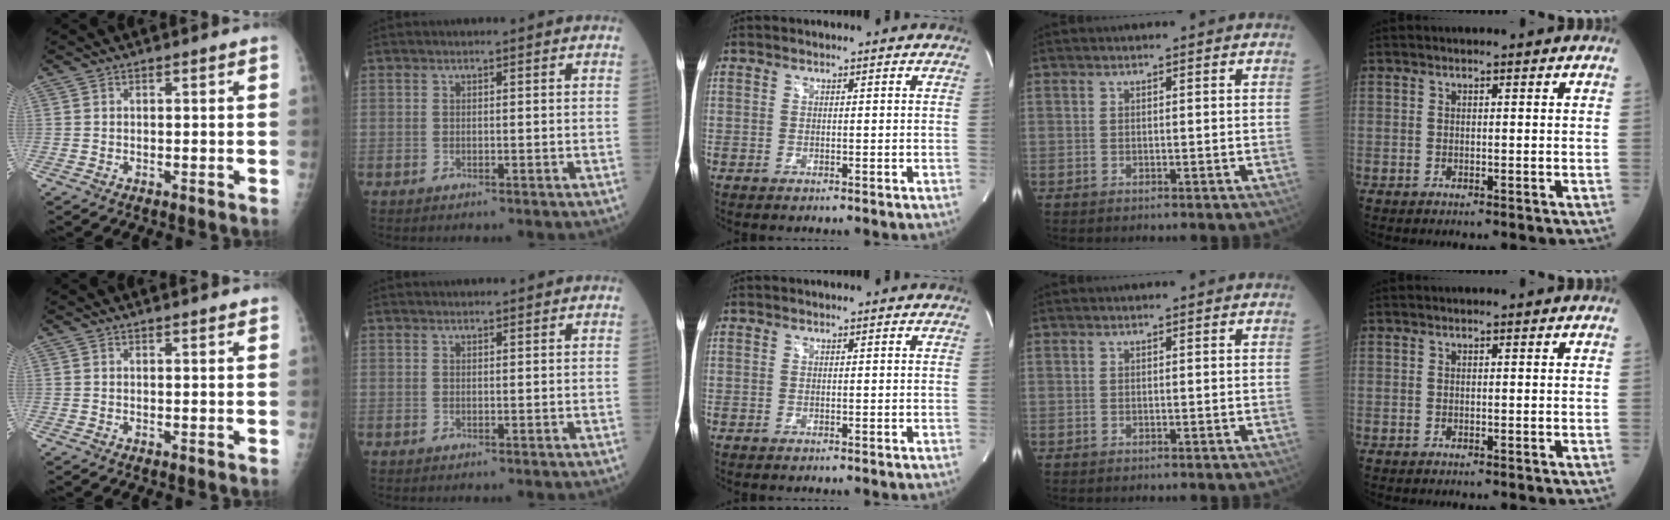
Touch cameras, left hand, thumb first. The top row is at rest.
{"thumb": {"total": 2.2, "force": [2.0, 0.3, 0.8], "torque": [-0.003, -0.003, 0.022]}, "index": {"total": 2.5, "force": [2.4, 0.3, 0.5], "torque": [-0.005, 0.020, 0.030]}}